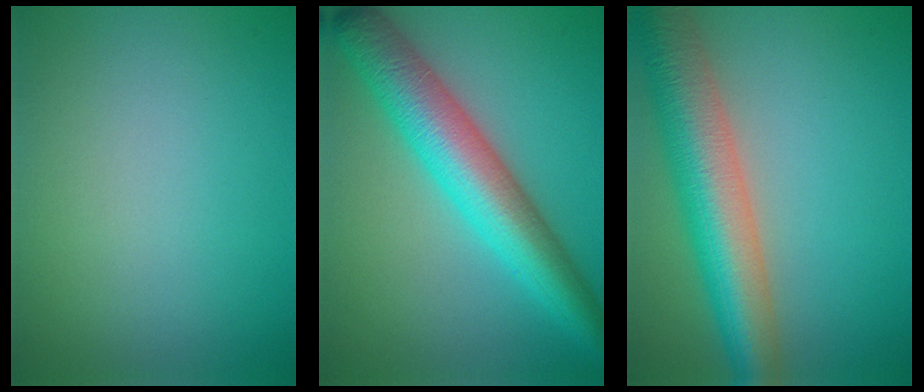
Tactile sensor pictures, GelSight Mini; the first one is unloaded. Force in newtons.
{"total": 8.4, "press": 8.4, "slide": 0.2}
{"total": 9.5, "press": 9.5, "slide": 0.5}